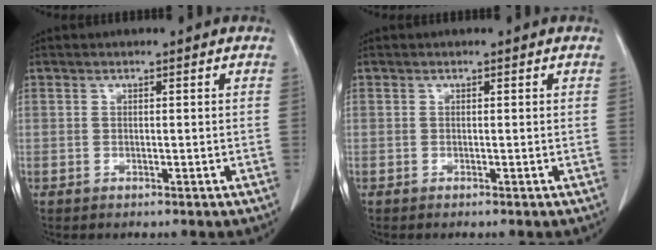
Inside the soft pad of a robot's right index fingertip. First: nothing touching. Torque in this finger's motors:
{"motor_torque": [-0.04, 0.01, 0.03, 0.01]}